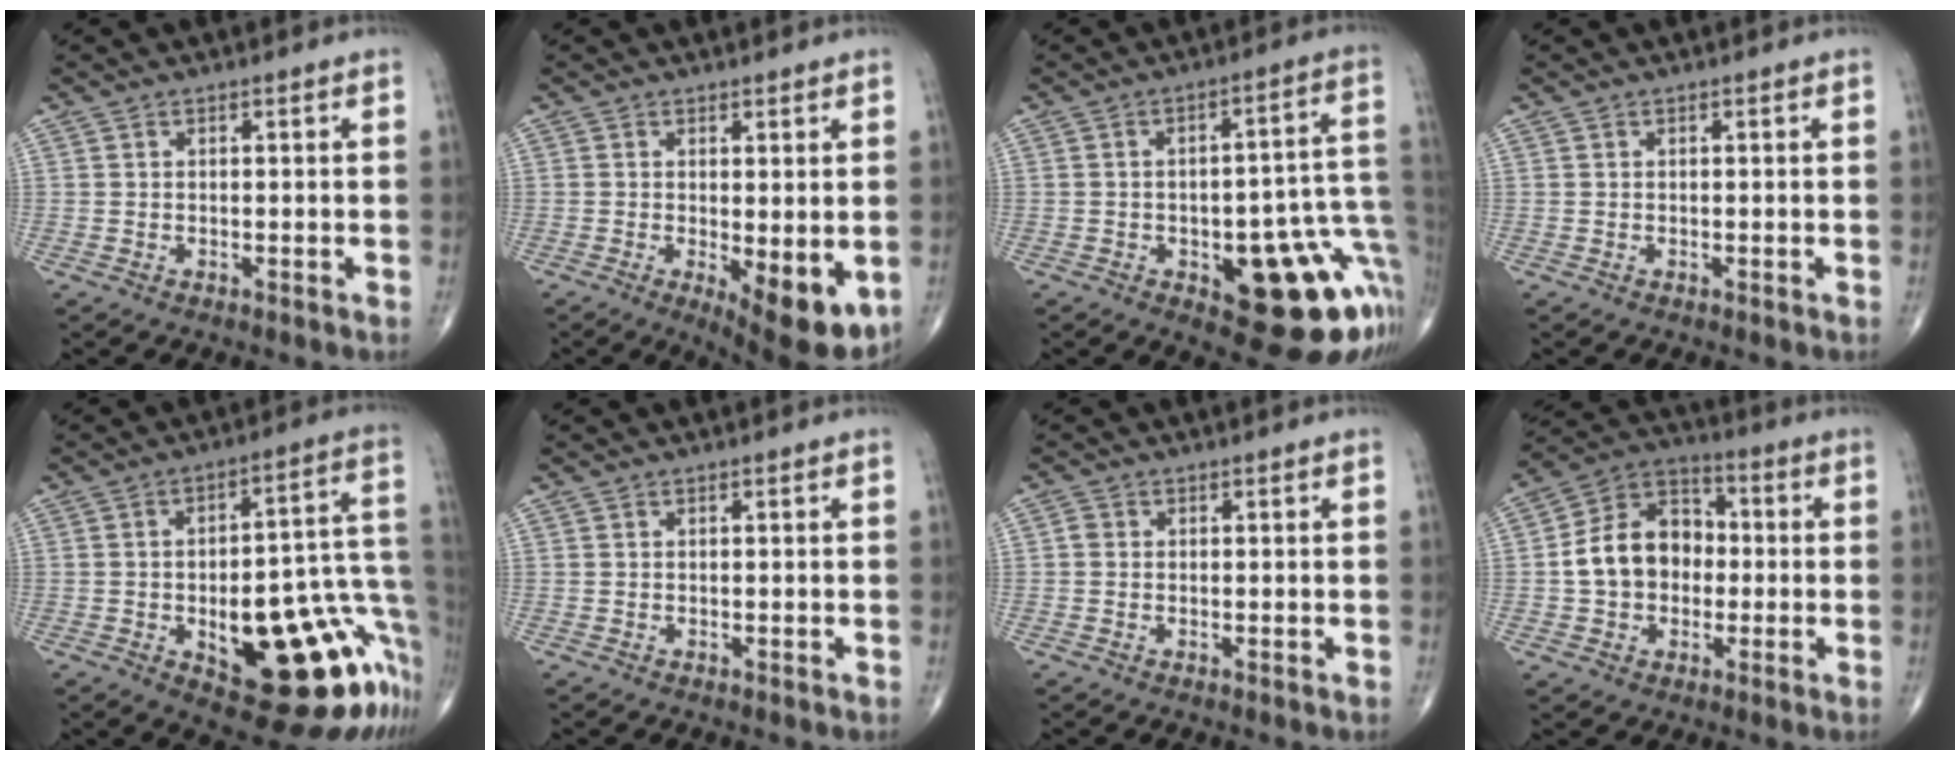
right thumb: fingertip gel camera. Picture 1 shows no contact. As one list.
[{"total": 9.9, "force": [-2.4, 3.4, 9.0], "torque": [-0.115, -0.023, -0.023]}, {"total": 21.2, "force": [-6.3, 8.3, 18.4], "torque": [-0.164, 0.040, -0.058]}, {"total": 0.0}, {"total": 26.0, "force": [-8.7, 10.2, 22.3], "torque": [-0.215, 0.052, -0.095]}, {"total": 0.0}, {"total": 1.2, "force": [0.0, 1.1, 0.5], "torque": [-0.005, 0.002, -0.002]}, {"total": 13.3, "force": [-0.7, 10.2, 8.4], "torque": [-0.115, 0.038, -0.022]}]